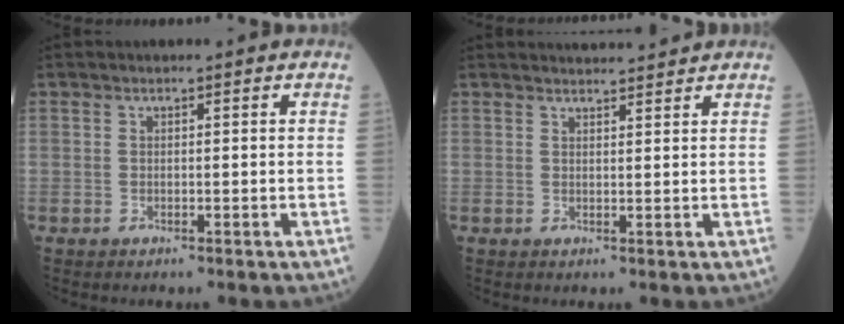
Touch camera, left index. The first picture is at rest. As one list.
[{"total": 4.8, "force": [4.7, 0.1, 0.9], "torque": [-0.013, 0.018, 0.063]}]